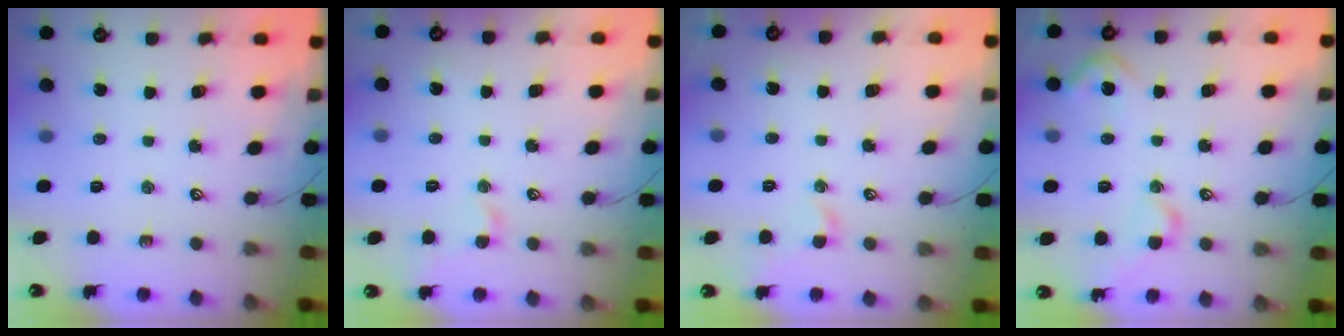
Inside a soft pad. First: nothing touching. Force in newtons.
{"total": 1.3, "press": 1.3, "slide": 0.1}
{"total": 0.9, "press": 0.6, "slide": 0.7}
{"total": 5.6, "press": 5.5, "slide": 1.0}